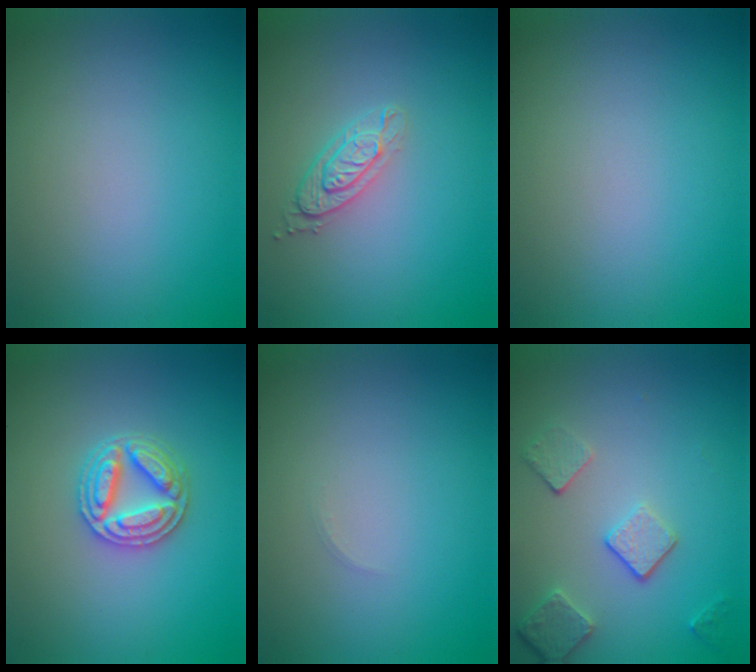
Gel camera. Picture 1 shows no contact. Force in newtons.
{"total": 2.8, "press": 2.2, "slide": 1.7}
{"total": 0.0}
{"total": 3.6, "press": 3.5, "slide": 0.8}
{"total": 0.6, "press": 0.6, "slide": 0.1}
{"total": 3.5, "press": 2.8, "slide": 2.1}